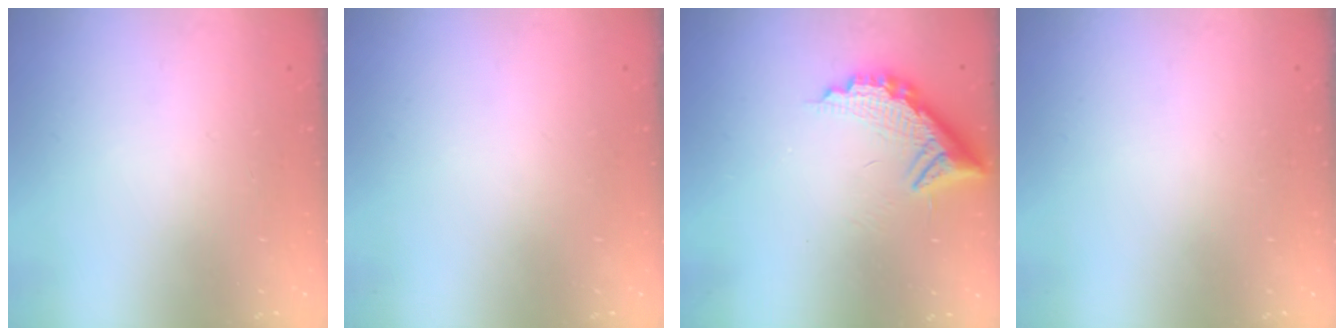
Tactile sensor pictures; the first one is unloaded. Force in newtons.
{"total": 0.0}
{"total": 11.8, "press": 11.8, "slide": 0.7}
{"total": 0.0}